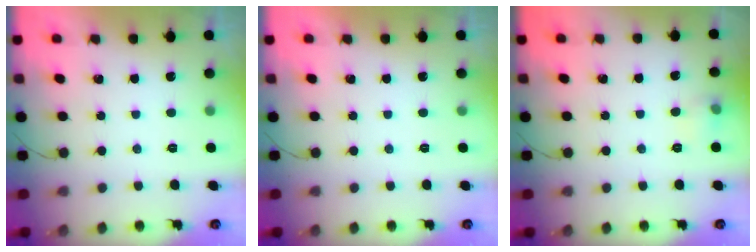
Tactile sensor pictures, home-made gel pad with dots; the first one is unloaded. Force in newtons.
{"total": 0.0}
{"total": 5.4, "press": 5.2, "slide": 1.6}